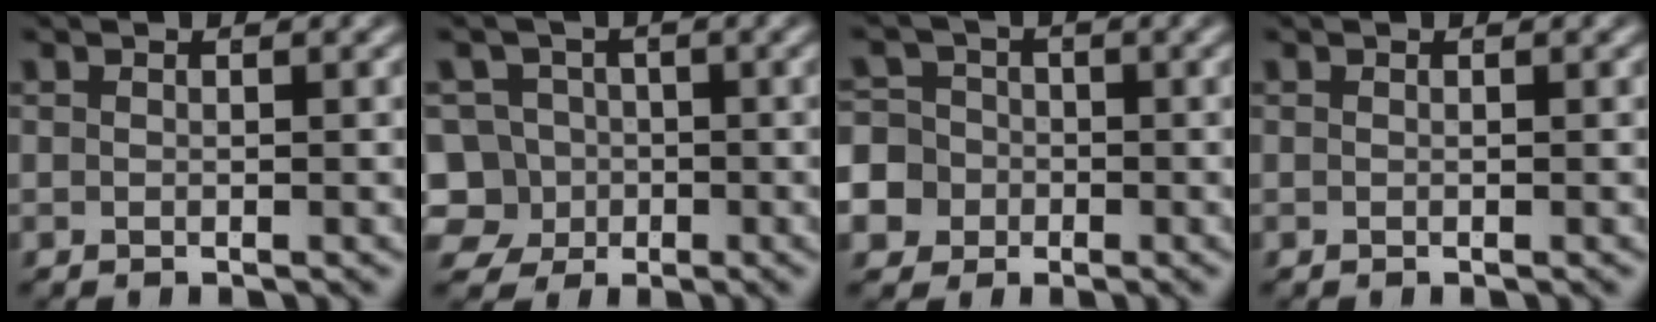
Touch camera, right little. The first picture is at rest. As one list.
[{"total": 10.9, "force": [-2.7, 10.0, 3.3], "torque": [-0.091, -0.062, -0.039]}, {"total": 10.2, "force": [-2.6, 9.4, 2.9], "torque": [-0.081, -0.048, -0.045]}, {"total": 0.0}]